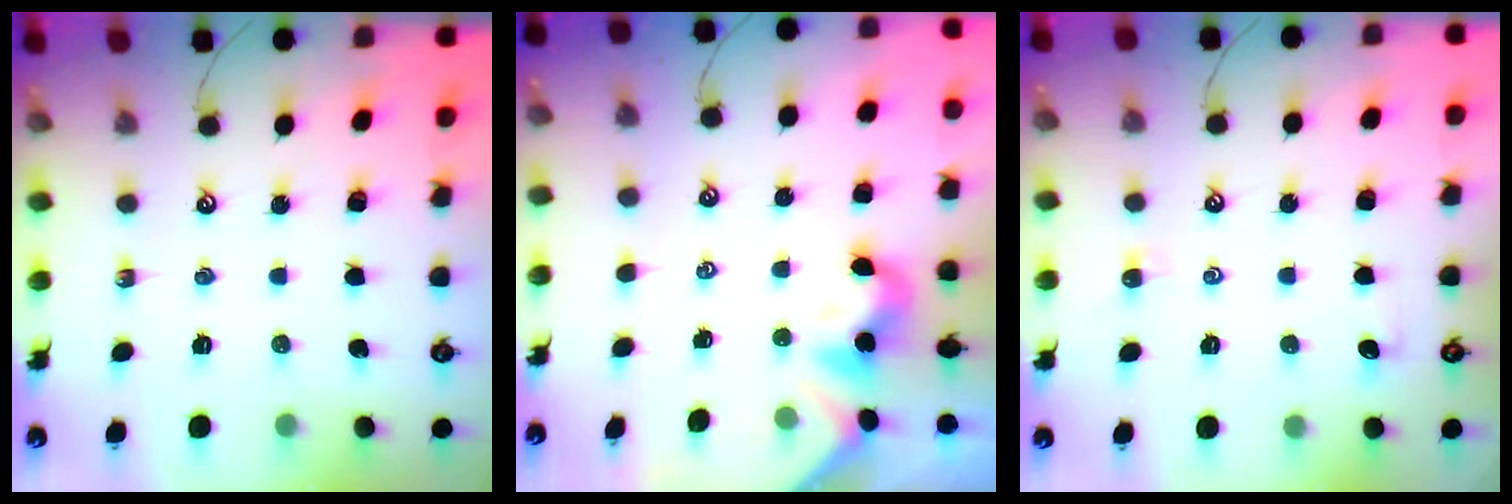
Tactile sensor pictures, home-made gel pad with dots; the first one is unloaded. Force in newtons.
{"total": 0.5, "press": 0.5, "slide": 0.1}
{"total": 0.0}